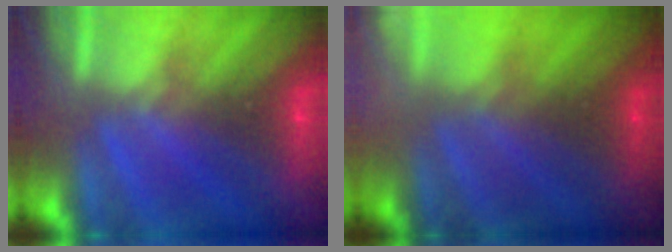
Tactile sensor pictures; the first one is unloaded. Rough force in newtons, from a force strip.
{"total": 2.5}